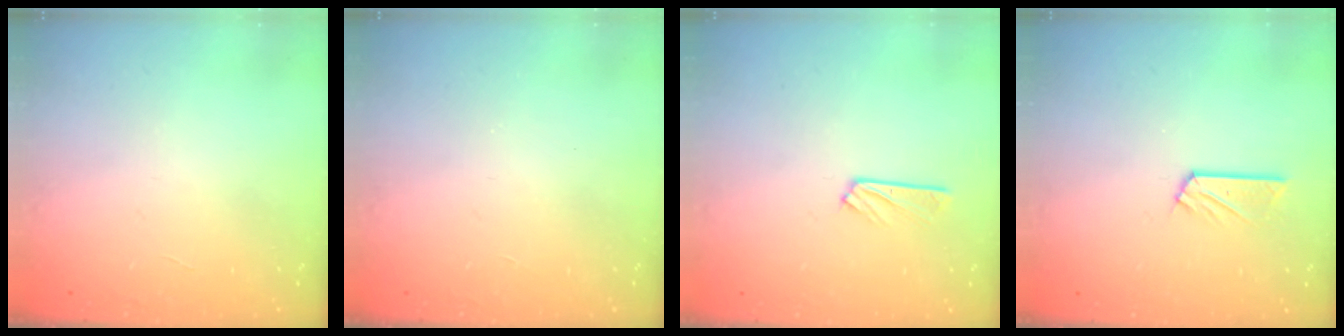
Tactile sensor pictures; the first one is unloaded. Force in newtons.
{"total": 0.0}
{"total": 2.5, "press": 2.5, "slide": 0.3}
{"total": 4.4, "press": 4.4, "slide": 0.4}